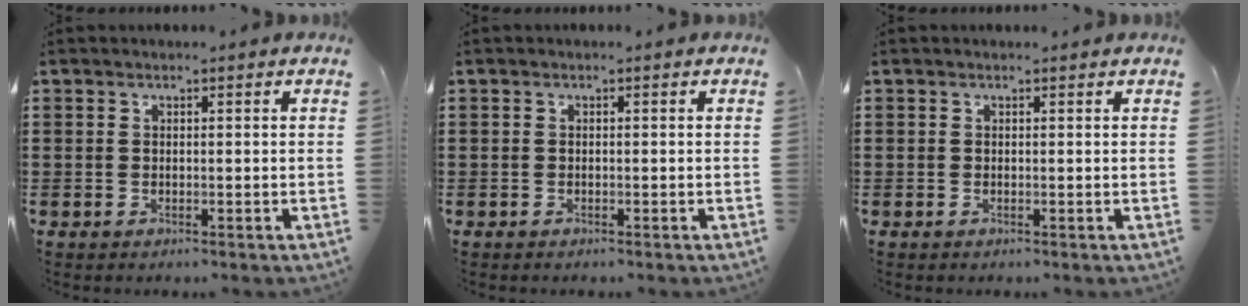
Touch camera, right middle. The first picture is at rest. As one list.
[{"total": 0.0}, {"total": 0.0}]